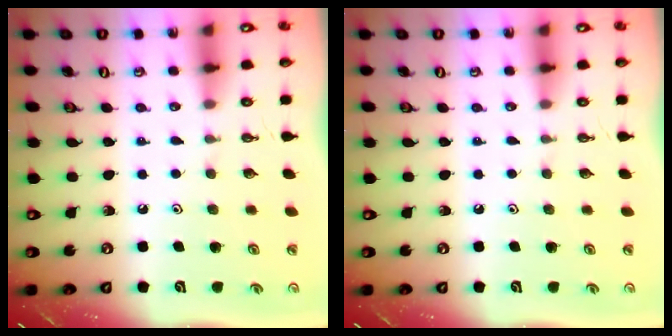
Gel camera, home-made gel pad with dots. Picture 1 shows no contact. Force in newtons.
{"total": 0.0}